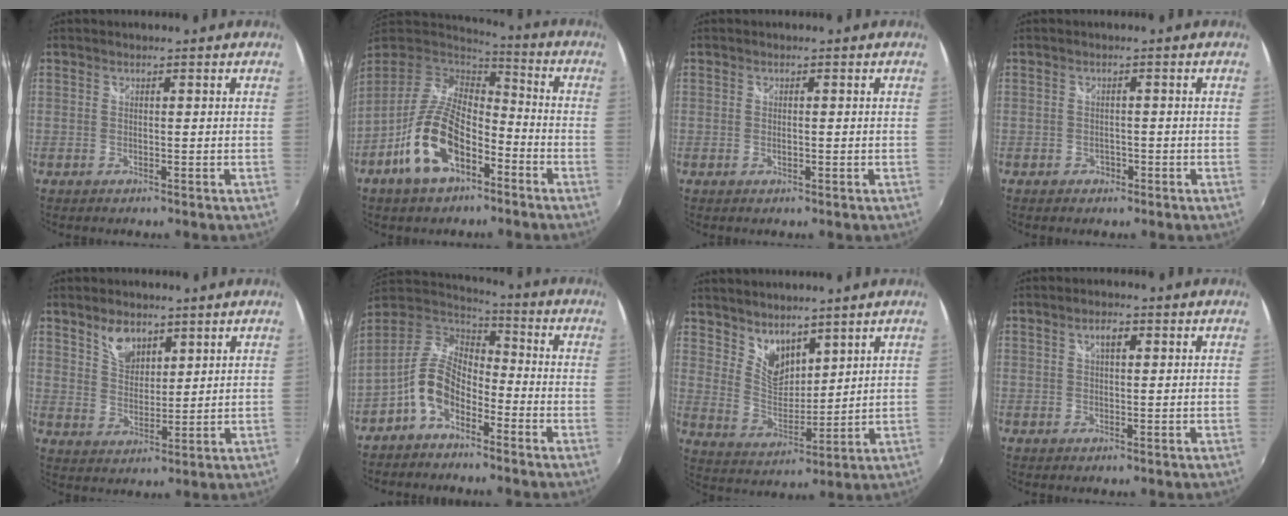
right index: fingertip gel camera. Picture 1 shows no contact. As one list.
[{"total": 15.4, "force": [-7.6, 7.7, 11.0], "torque": [-0.227, -0.006, -0.134]}, {"total": 0.7, "force": [-0.2, 0.4, 0.6], "torque": [-0.011, 0.000, -0.003]}, {"total": 1.9, "force": [-1.1, 1.6, 0.4], "torque": [-0.009, -0.001, -0.015]}, {"total": 5.9, "force": [3.9, 3.2, 2.9], "torque": [-0.042, 0.004, 0.075]}, {"total": 10.4, "force": [-5.2, 5.9, 6.8], "torque": [-0.146, 0.017, -0.107]}, {"total": 7.9, "force": [6.2, 3.9, 3.0], "torque": [-0.044, -0.001, 0.126]}, {"total": 2.3, "force": [0.8, 1.0, 1.9], "torque": [-0.032, 0.007, 0.012]}]